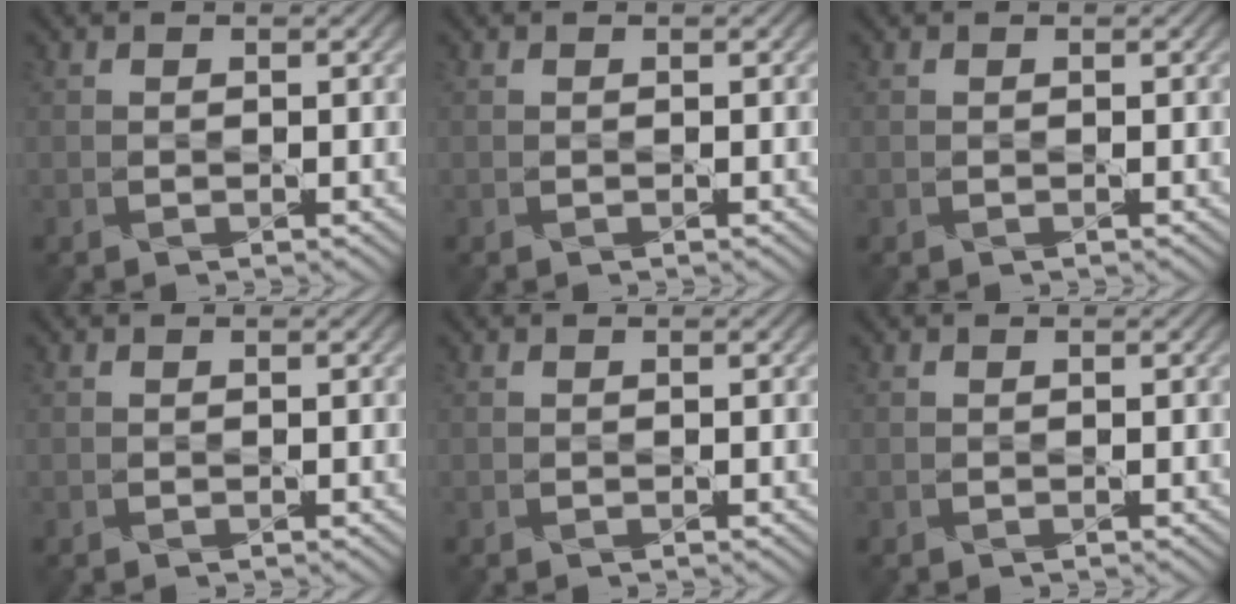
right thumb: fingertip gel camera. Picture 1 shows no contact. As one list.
[{"total": 0.0}, {"total": 0.0}, {"total": 0.0}, {"total": 0.0}, {"total": 0.0}]